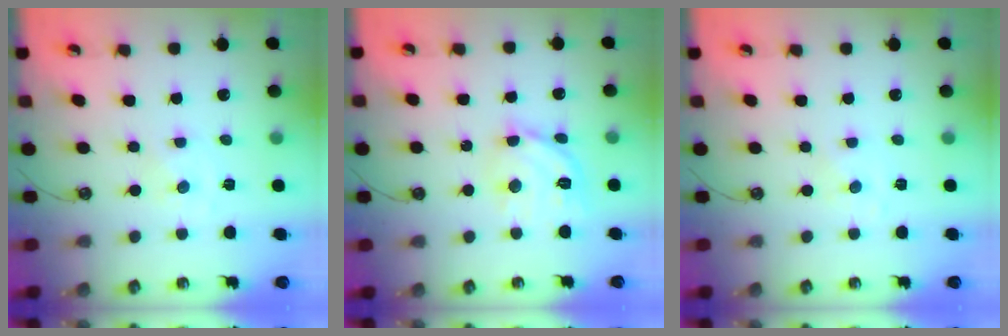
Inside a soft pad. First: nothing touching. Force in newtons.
{"total": 13.2, "press": 13.2, "slide": 1.0}
{"total": 0.0}